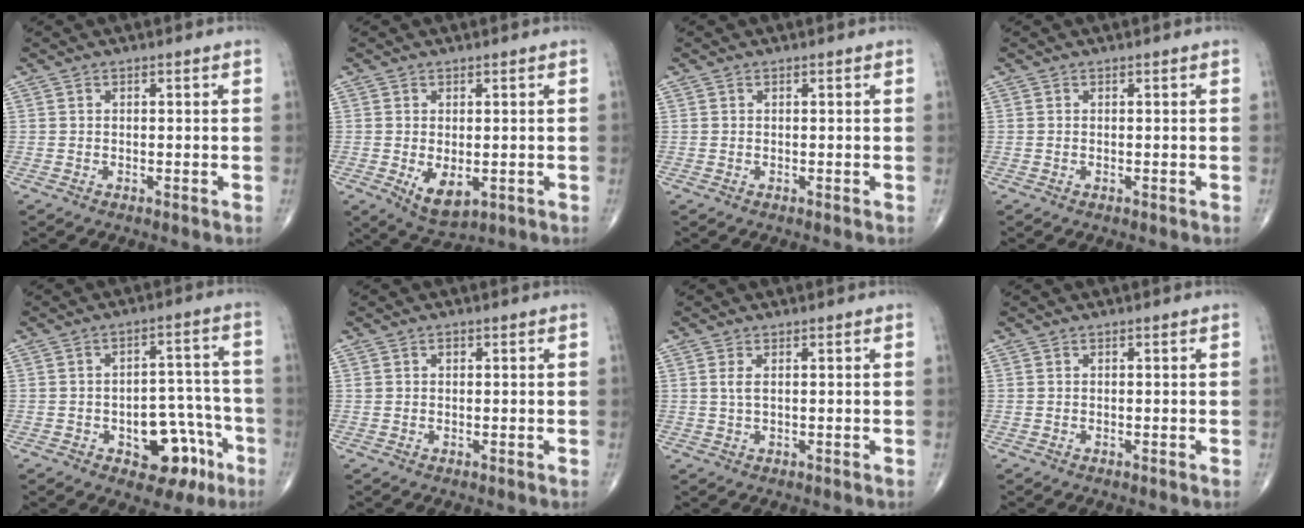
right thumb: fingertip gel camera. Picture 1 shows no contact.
{"total": 5.5, "force": [-1.0, 2.9, 4.6], "torque": [-0.068, -0.012, -0.002]}
{"total": 0.0}
{"total": 0.0}
{"total": 11.6, "force": [-5.1, 6.9, 7.8], "torque": [-0.058, 0.050, -0.059]}
{"total": 1.0, "force": [0.3, 0.8, 0.5], "torque": [-0.004, 0.002, 0.005]}
{"total": 1.6, "force": [0.4, 0.5, 1.5], "torque": [-0.039, 0.002, 0.013]}
{"total": 0.0}